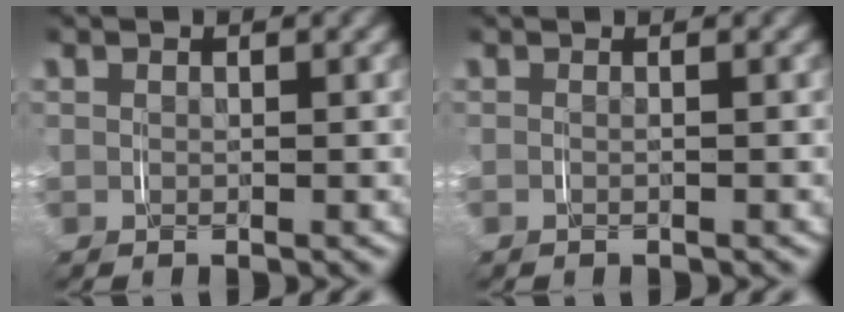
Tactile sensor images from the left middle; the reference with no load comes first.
{"total": 0.8, "force": [-0.2, -0.7, -0.2], "torque": [0.005, 0.000, -0.007]}